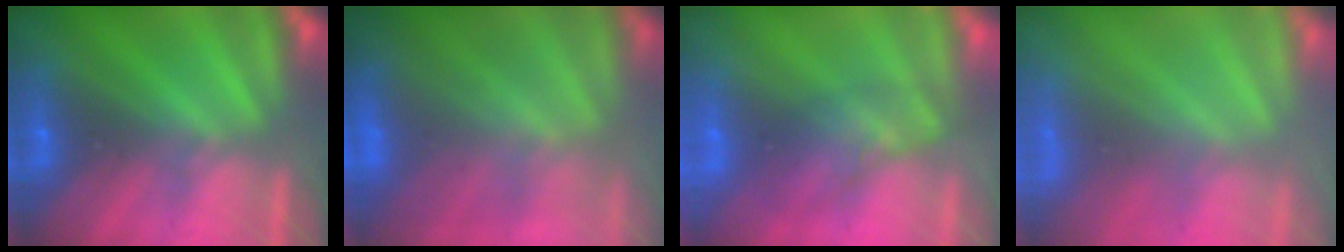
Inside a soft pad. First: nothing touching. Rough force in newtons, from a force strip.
{"total": 11.0}
{"total": 2.6}
{"total": 7.8}